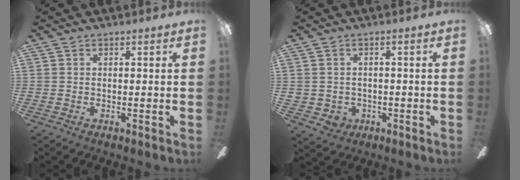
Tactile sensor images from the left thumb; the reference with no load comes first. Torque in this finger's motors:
{"motor_torque": [-0.19, 0.19, -0.10, -0.14, 0.00]}